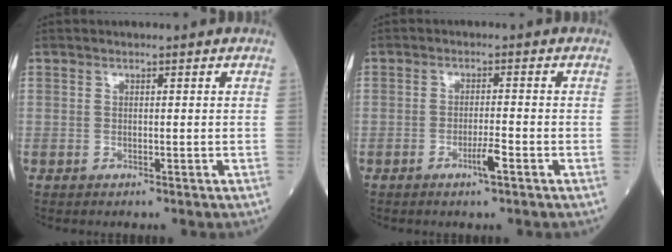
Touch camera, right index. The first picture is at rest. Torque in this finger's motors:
{"motor_torque": [0.75, -0.19, 0.33, 0.06]}